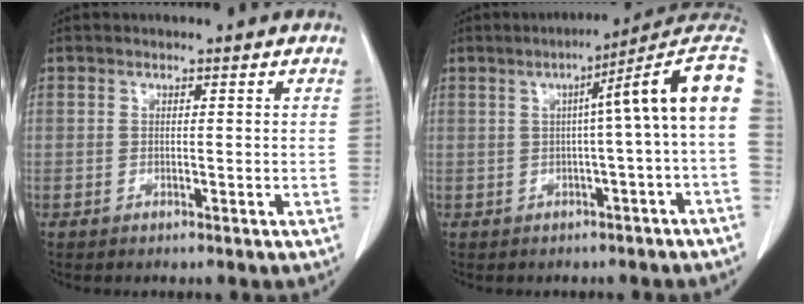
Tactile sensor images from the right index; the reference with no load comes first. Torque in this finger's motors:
{"motor_torque": [1.00, -0.28, 0.55, 0.13]}